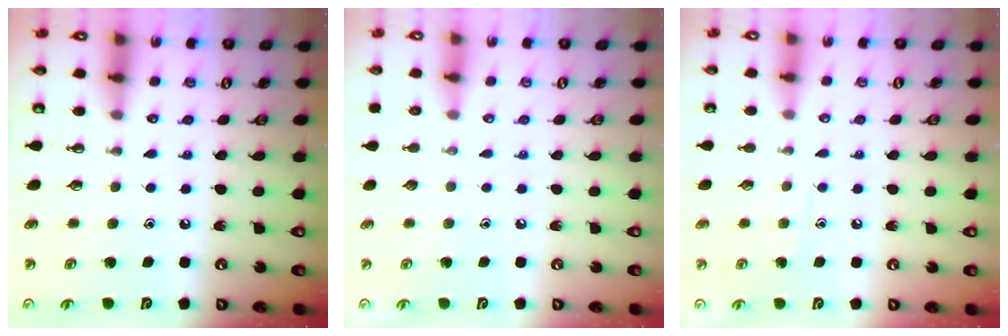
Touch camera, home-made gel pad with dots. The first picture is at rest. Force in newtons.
{"total": 0.0}
{"total": 5.0, "press": 5.0, "slide": 0.6}